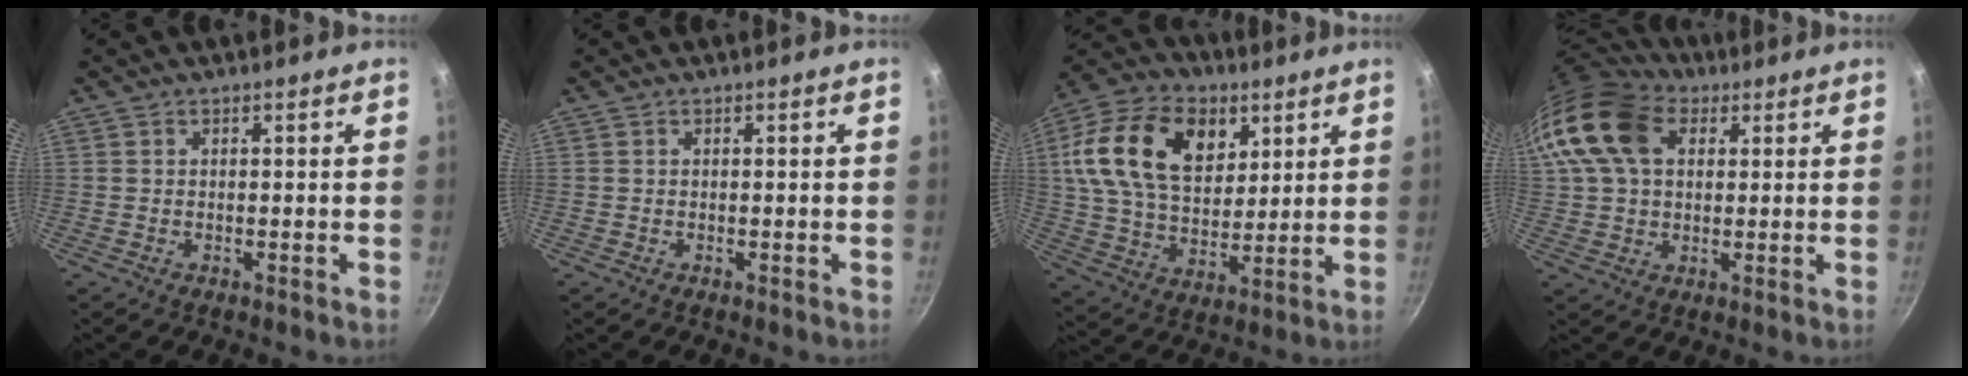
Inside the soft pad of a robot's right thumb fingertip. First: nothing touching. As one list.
[{"total": 0.0}, {"total": 22.0, "force": [7.7, 14.6, 14.6], "torque": [-0.243, -0.013, 0.128]}, {"total": 18.8, "force": [5.8, 13.0, 12.2], "torque": [-0.254, 0.022, 0.094]}]